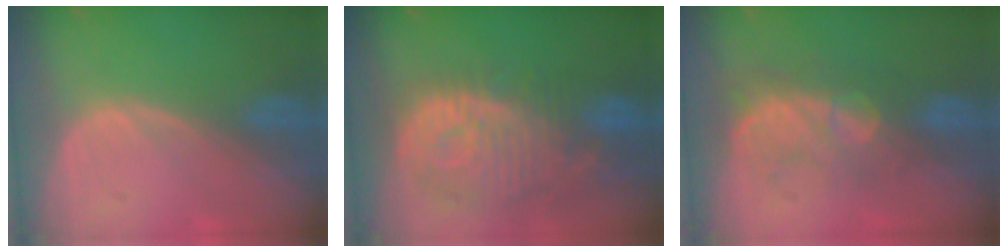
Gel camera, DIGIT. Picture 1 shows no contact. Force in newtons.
{"total": 12.5, "press": 11.1, "slide": 5.8}
{"total": 8.3, "press": 7.6, "slide": 3.3}